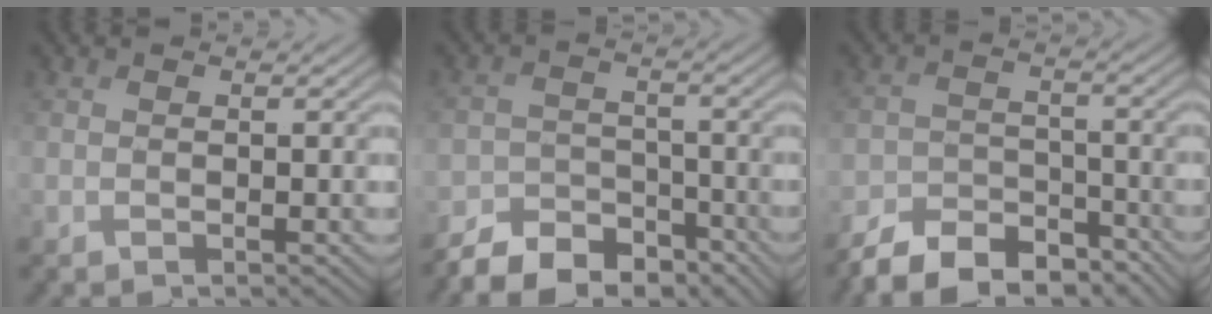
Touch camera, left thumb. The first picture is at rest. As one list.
[{"total": 8.6, "force": [-7.4, 3.9, 1.9], "torque": [-0.029, -0.021, -0.127]}, {"total": 9.3, "force": [-8.1, 3.8, 2.5], "torque": [-0.039, -0.023, -0.135]}]